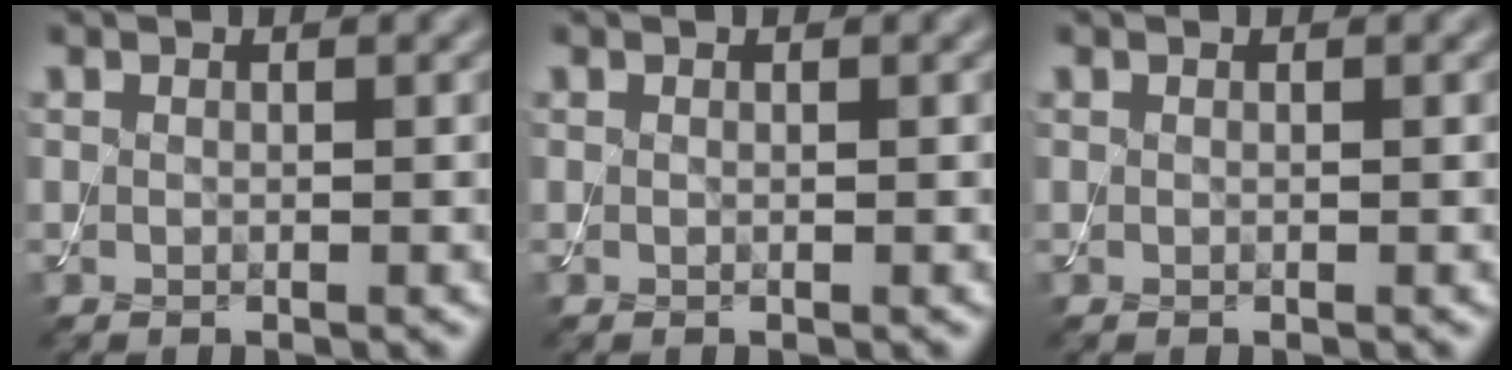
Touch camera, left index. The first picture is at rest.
{"total": 0.0}
{"total": 0.0}